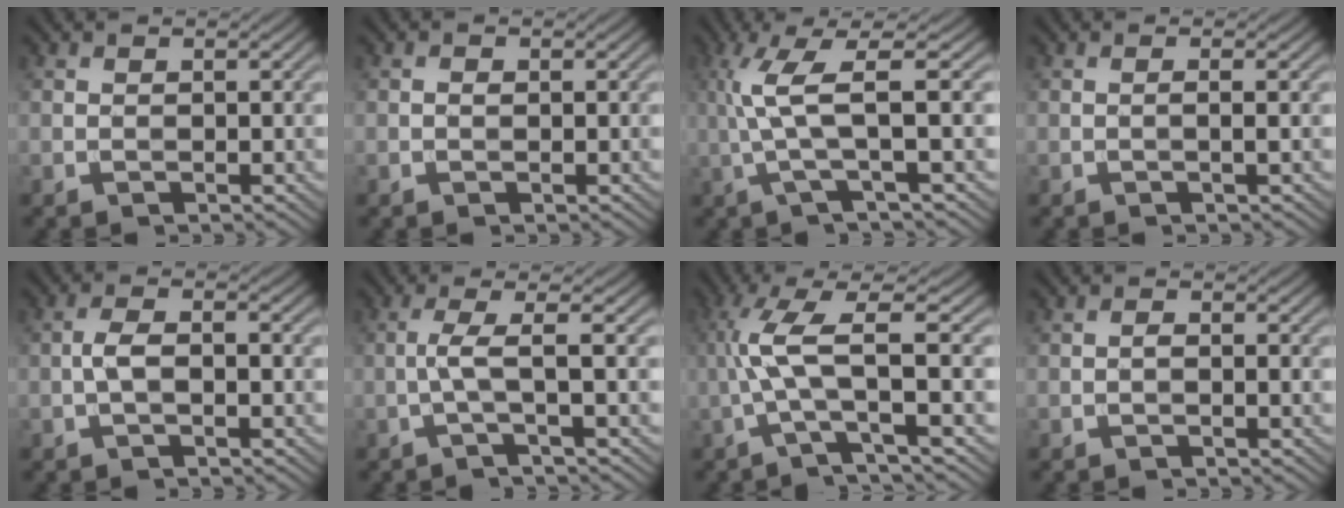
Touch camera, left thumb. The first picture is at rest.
{"total": 0.6, "force": [0.0, 0.4, 0.5], "torque": [-0.007, 0.000, -0.001]}
{"total": 7.0, "force": [0.6, 1.0, 6.9], "torque": [-0.144, 0.014, 0.008]}
{"total": 1.2, "force": [0.0, 0.0, 1.2], "torque": [-0.021, 0.005, -0.005]}
{"total": 3.0, "force": [-0.6, 1.1, 2.7], "torque": [-0.058, 0.006, -0.015]}
{"total": 3.5, "force": [-0.4, 0.2, 3.4], "torque": [-0.062, 0.009, -0.023]}
{"total": 7.3, "force": [-0.7, 1.0, 7.2], "torque": [-0.148, 0.018, -0.025]}
{"total": 1.1, "force": [-0.4, 0.3, 1.0], "torque": [-0.017, 0.002, -0.007]}